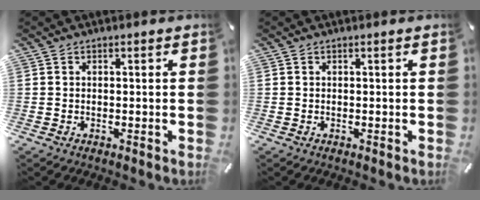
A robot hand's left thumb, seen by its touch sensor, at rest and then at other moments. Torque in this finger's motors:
{"motor_torque": [0.00, 0.00, 0.03, -0.03, 0.00]}